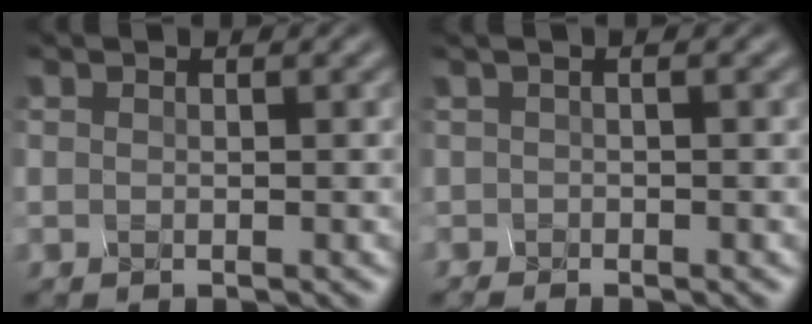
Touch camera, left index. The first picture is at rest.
{"total": 0.9, "force": [-0.6, -0.6, -0.4], "torque": [0.006, -0.012, 0.014]}